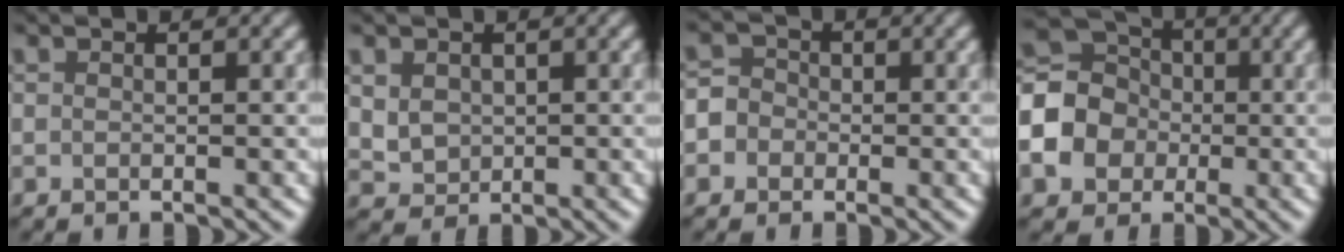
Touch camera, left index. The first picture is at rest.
{"total": 3.1, "force": [0.8, 2.7, 1.5], "torque": [-0.040, 0.006, 0.020]}
{"total": 4.4, "force": [-1.8, 3.9, 0.5], "torque": [0.012, 0.010, -0.058]}
{"total": 7.7, "force": [-1.9, 6.7, 3.3], "torque": [-0.079, -0.007, -0.054]}